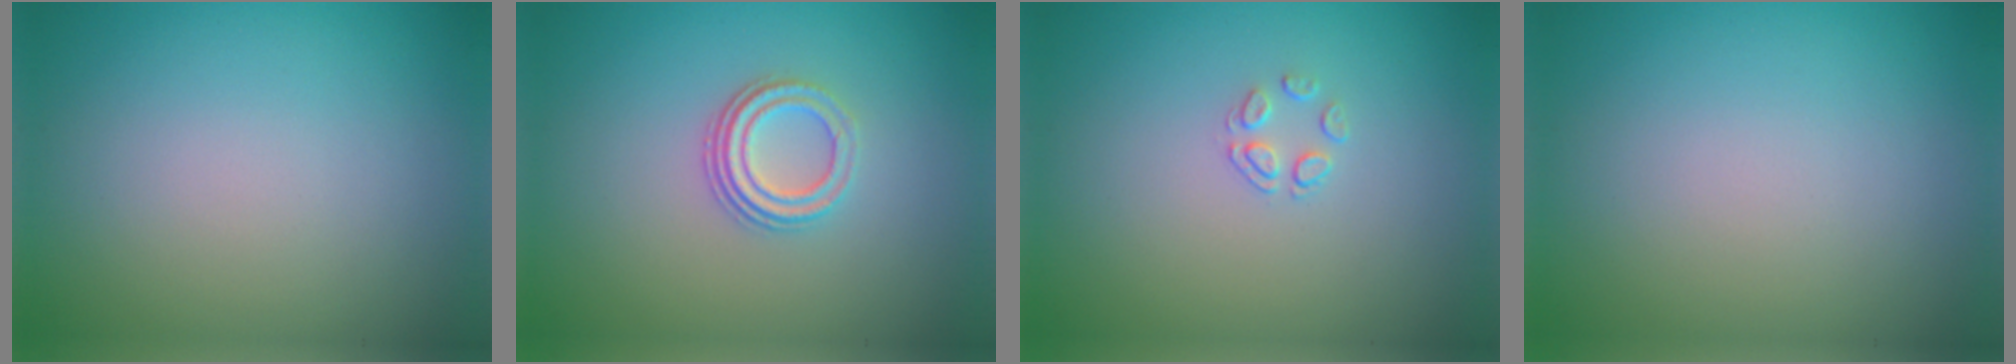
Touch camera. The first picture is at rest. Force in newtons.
{"total": 3.0, "press": 2.3, "slide": 1.9}
{"total": 1.4, "press": 0.6, "slide": 1.2}
{"total": 0.0}